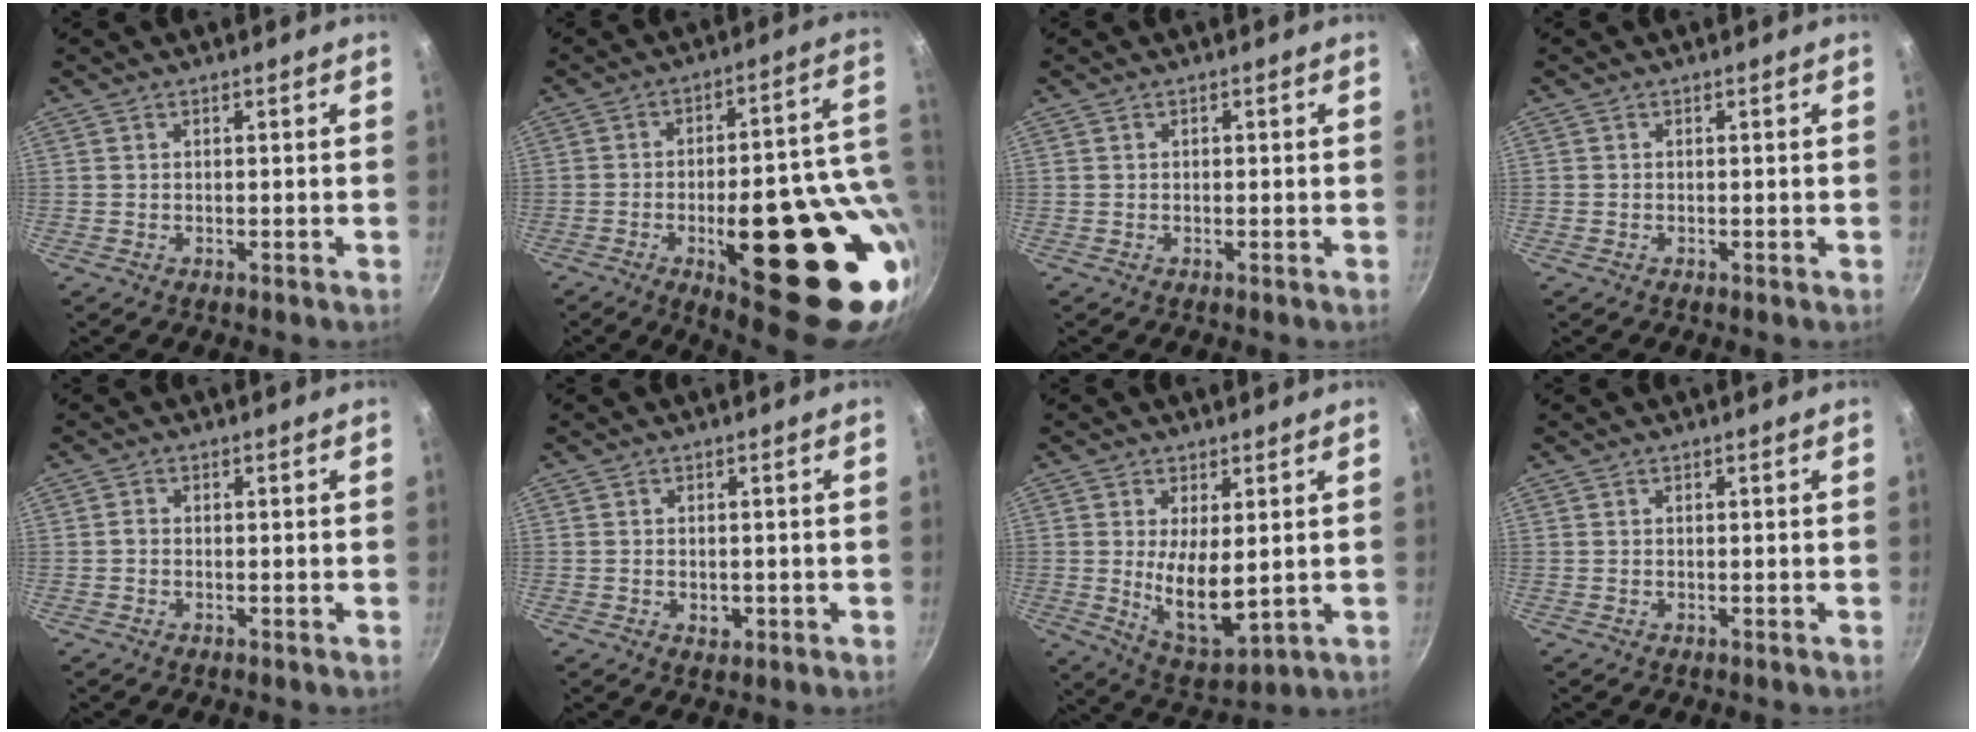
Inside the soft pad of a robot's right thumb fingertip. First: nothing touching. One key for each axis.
{"total": 28.6, "fx": -4.7, "fy": 10.6, "fz": 26.2, "tx": -0.308, "ty": 0.002, "tz": -0.047}
{"total": 0.0}
{"total": 0.0}
{"total": 0.8, "fx": -0.4, "fy": 0.6, "fz": 0.4, "tx": -0.007, "ty": 0.004, "tz": -0.009}
{"total": 2.4, "fx": -0.5, "fy": 1.8, "fz": 1.6, "tx": -0.021, "ty": 0.000, "tz": -0.006}
{"total": 10.3, "fx": 0.6, "fy": 4.5, "fz": 9.3, "tx": -0.155, "ty": -0.028, "tz": 0.028}
{"total": 0.0}